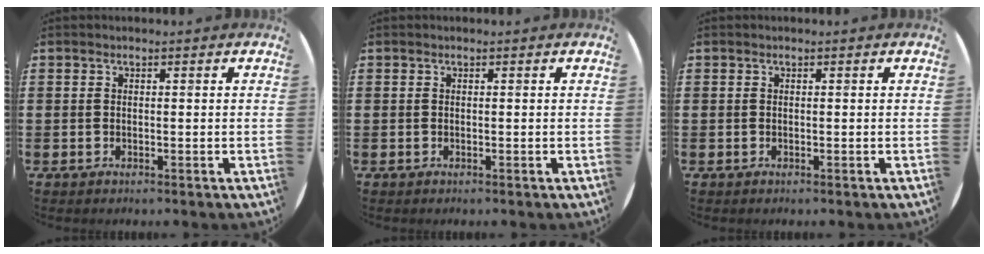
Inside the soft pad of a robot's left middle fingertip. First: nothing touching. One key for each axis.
{"total": 0.0}
{"total": 0.0}